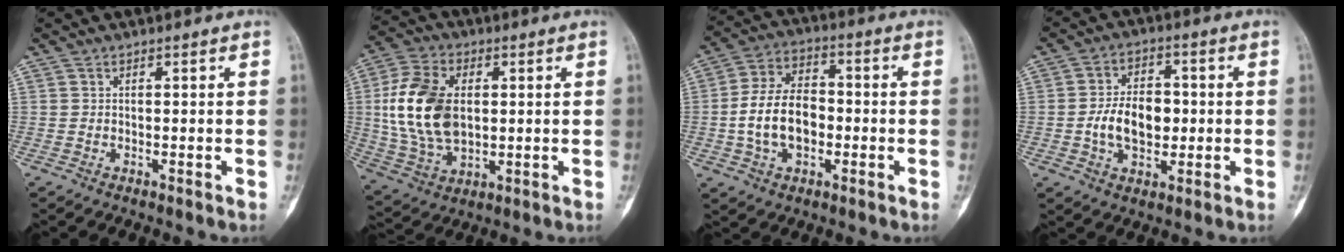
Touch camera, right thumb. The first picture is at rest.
{"total": 16.8, "force": [1.7, 10.6, 12.9], "torque": [-0.249, -0.003, 0.038]}
{"total": 12.6, "force": [-1.8, 8.3, 9.3], "torque": [-0.158, 0.028, -0.037]}
{"total": 9.8, "force": [-0.8, 6.4, 7.4], "torque": [-0.108, 0.012, -0.016]}